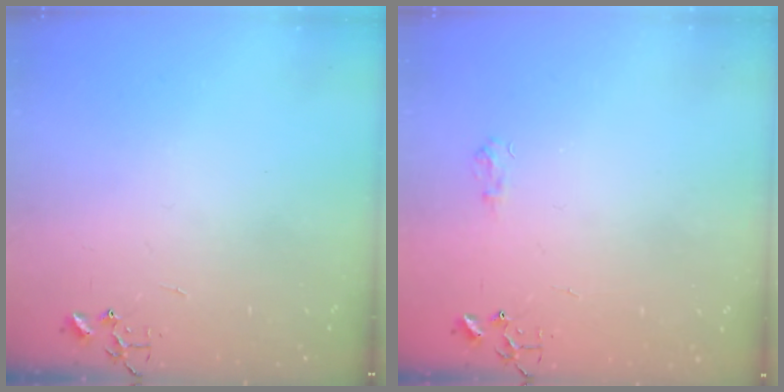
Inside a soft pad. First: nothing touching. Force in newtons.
{"total": 5.7, "press": 5.7, "slide": 0.6}